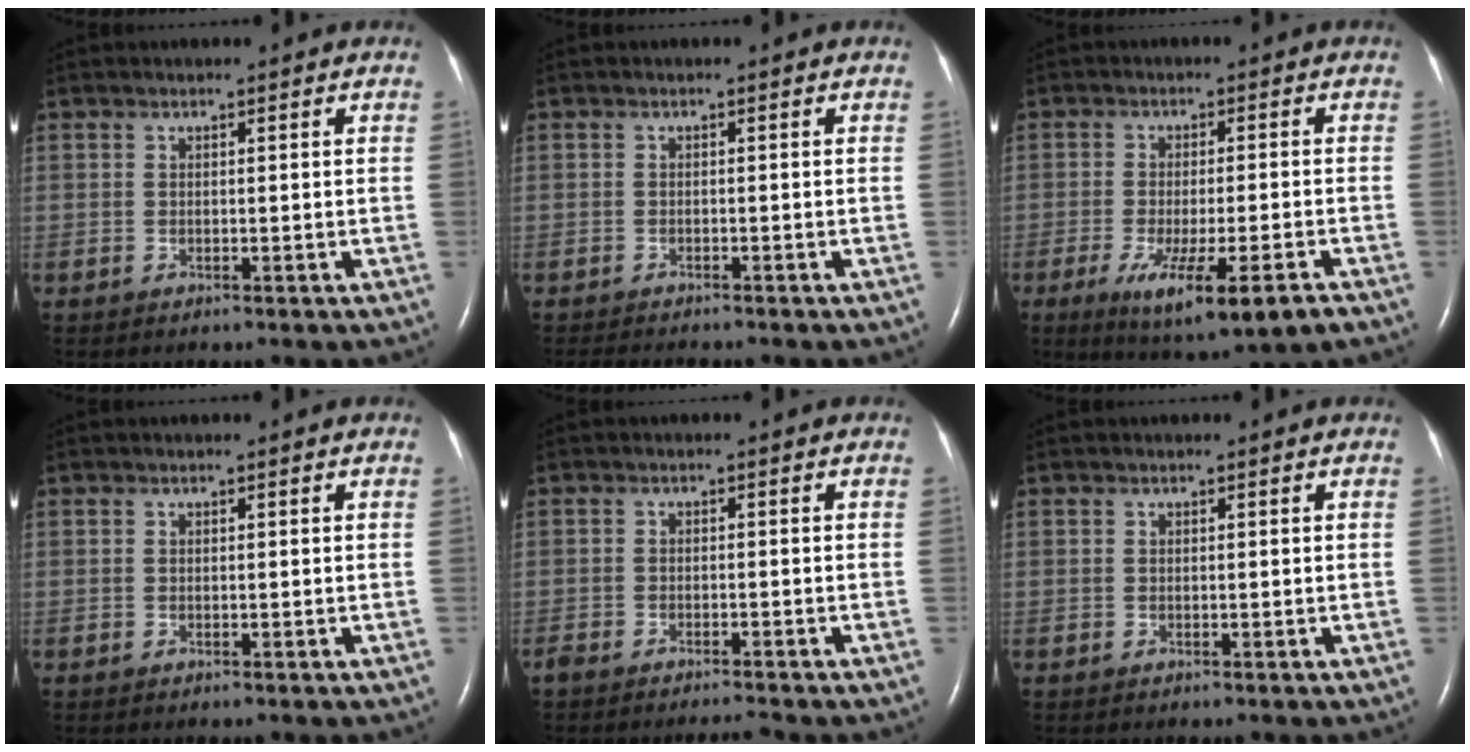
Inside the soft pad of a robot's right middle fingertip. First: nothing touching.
{"total": 4.0, "force": [-3.7, 0.3, 1.5], "torque": [-0.021, -0.009, -0.053]}
{"total": 11.2, "force": [-6.2, 1.2, 9.2], "torque": [-0.149, -0.029, -0.091]}
{"total": 0.0}
{"total": 2.7, "force": [-2.6, -0.1, 0.9], "torque": [-0.018, -0.008, -0.045]}
{"total": 0.0}